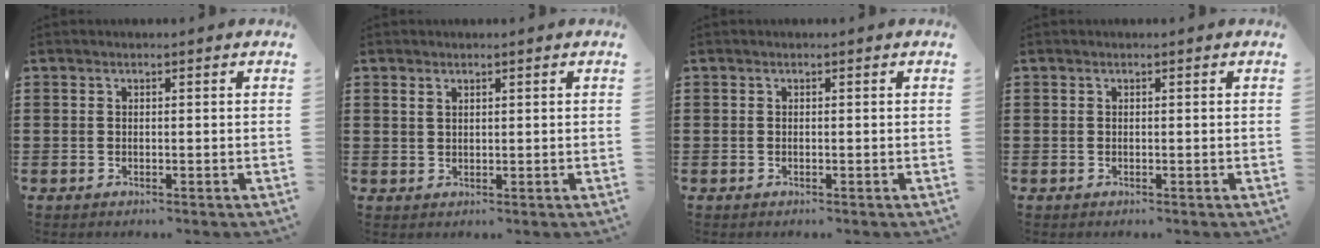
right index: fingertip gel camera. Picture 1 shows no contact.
{"total": 1.0, "force": [0.8, 0.4, 0.3], "torque": [-0.009, 0.001, 0.016]}
{"total": 0.0}
{"total": 0.0}